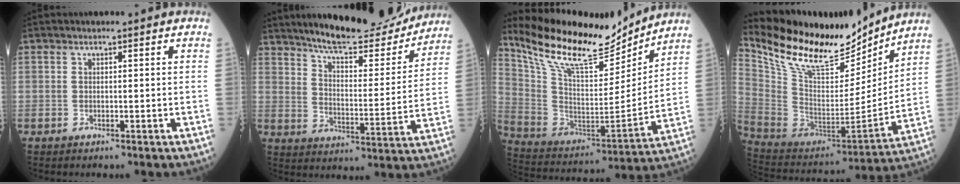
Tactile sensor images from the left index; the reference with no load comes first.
{"total": 17.4, "force": [15.9, 3.0, 6.5], "torque": [-0.094, -0.025, 0.226]}
{"total": 18.9, "force": [16.6, 3.6, 8.2], "torque": [-0.167, -0.023, 0.291]}
{"total": 20.5, "force": [18.0, 4.6, 8.7], "torque": [-0.172, -0.031, 0.314]}